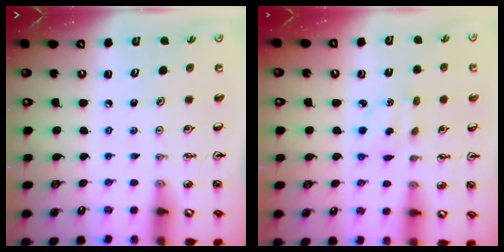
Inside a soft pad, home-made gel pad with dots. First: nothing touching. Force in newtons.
{"total": 2.7, "press": 2.7, "slide": 0.5}